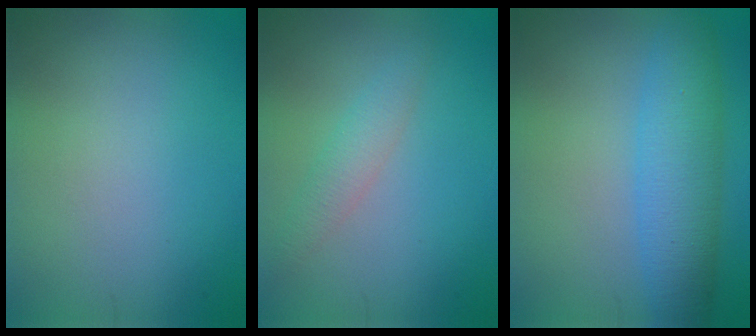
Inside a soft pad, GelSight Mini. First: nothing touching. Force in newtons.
{"total": 1.9, "press": 1.9, "slide": 0.1}
{"total": 5.6, "press": 5.6, "slide": 0.1}